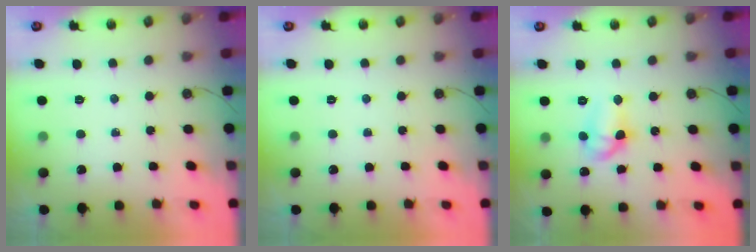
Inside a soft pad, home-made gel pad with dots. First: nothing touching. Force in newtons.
{"total": 0.0}
{"total": 8.8, "press": 8.7, "slide": 1.5}